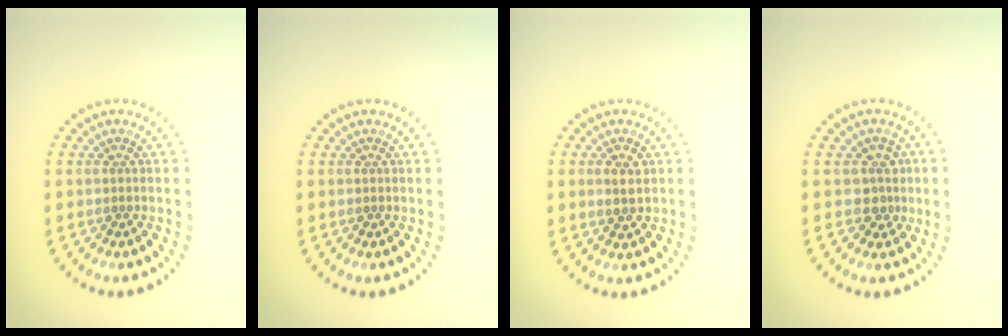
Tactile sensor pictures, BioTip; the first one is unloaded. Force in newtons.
{"total": 0.0}
{"total": 1.6, "press": 1.6, "slide": 0.2}
{"total": 2.2, "press": 1.8, "slide": 1.2}